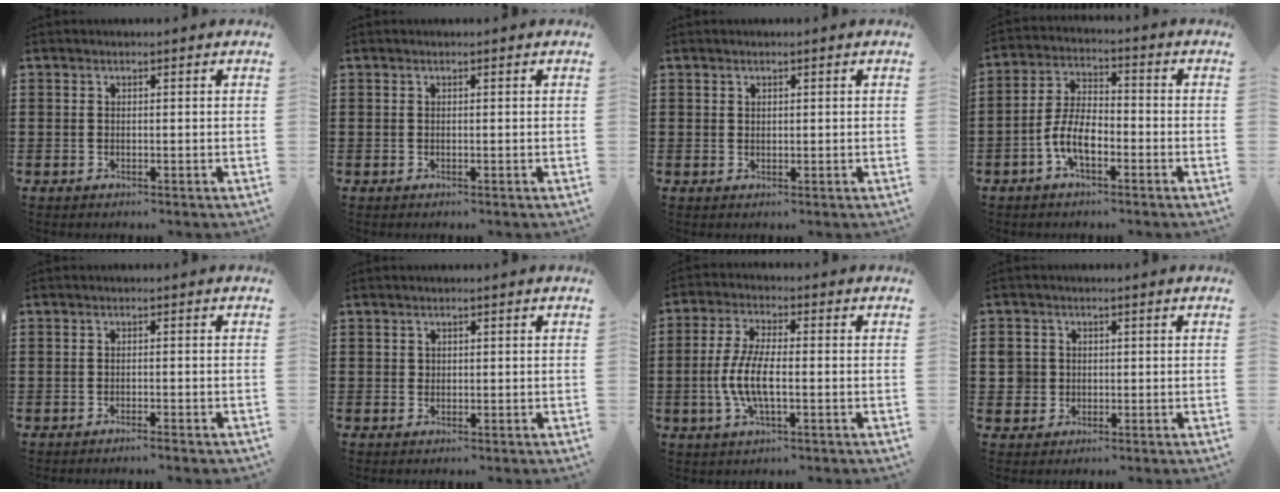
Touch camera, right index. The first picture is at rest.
{"total": 0.0}
{"total": 0.6, "force": [0.5, 0.4, 0.1], "torque": [-0.004, 0.002, 0.009]}
{"total": 6.9, "force": [-2.9, 2.9, 5.5], "torque": [-0.134, -0.004, -0.063]}
{"total": 1.2, "force": [-1.1, -0.3, 0.4], "torque": [-0.008, -0.003, -0.021]}
{"total": 0.7, "force": [0.3, 0.6, 0.1], "torque": [-0.004, 0.002, 0.006]}
{"total": 7.0, "force": [-1.6, 2.2, 6.5], "torque": [-0.153, -0.013, -0.039]}
{"total": 3.1, "force": [-0.1, 3.0, 0.7], "torque": [-0.028, 0.009, -0.003]}